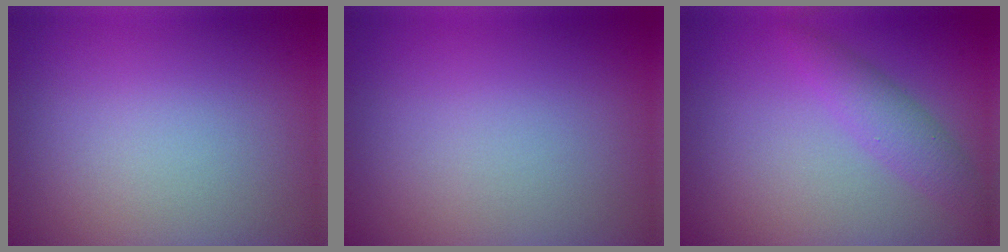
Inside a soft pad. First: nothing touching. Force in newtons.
{"total": 0.0}
{"total": 2.6, "press": 2.6, "slide": 0.0}